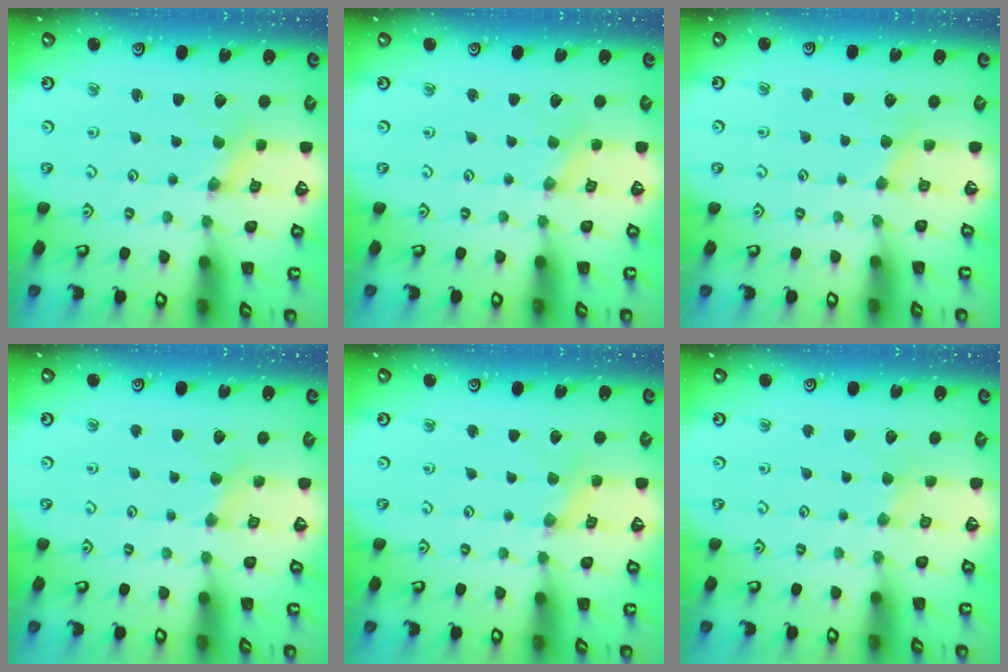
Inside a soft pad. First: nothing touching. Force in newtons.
{"total": 1.8, "press": 1.8, "slide": 0.4}
{"total": 3.0, "press": 2.9, "slide": 0.5}
{"total": 2.8, "press": 2.8, "slide": 0.4}
{"total": 2.6, "press": 2.5, "slide": 0.4}
{"total": 2.0, "press": 2.0, "slide": 0.3}